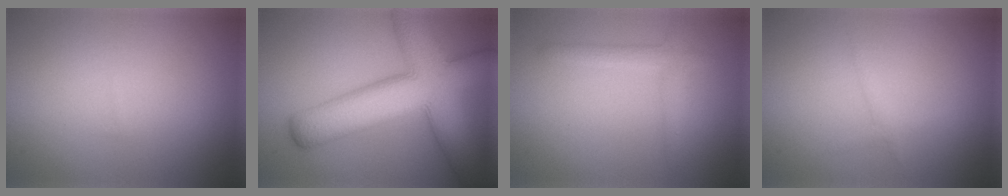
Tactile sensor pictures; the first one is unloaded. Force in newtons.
{"total": 12.6, "press": 12.6, "slide": 0.6}
{"total": 2.0, "press": 1.9, "slide": 0.1}
{"total": 0.9, "press": 0.9, "slide": 0.1}